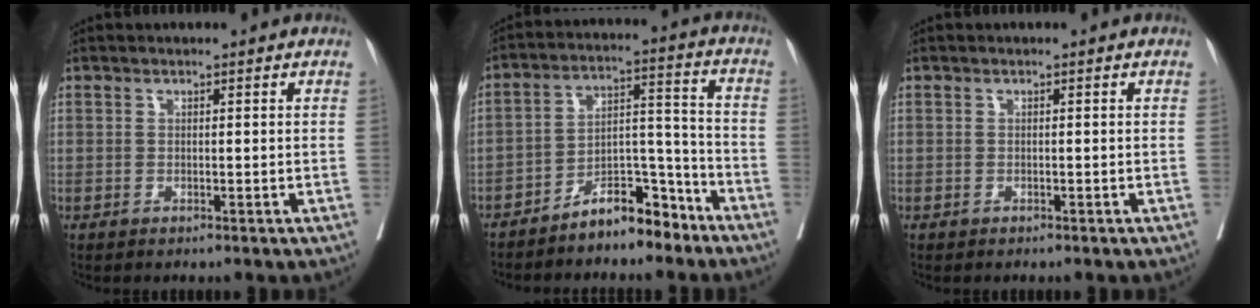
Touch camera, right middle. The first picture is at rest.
{"total": 8.9, "force": [-7.2, 3.1, 4.2], "torque": [-0.069, 0.034, -0.125]}
{"total": 0.0}